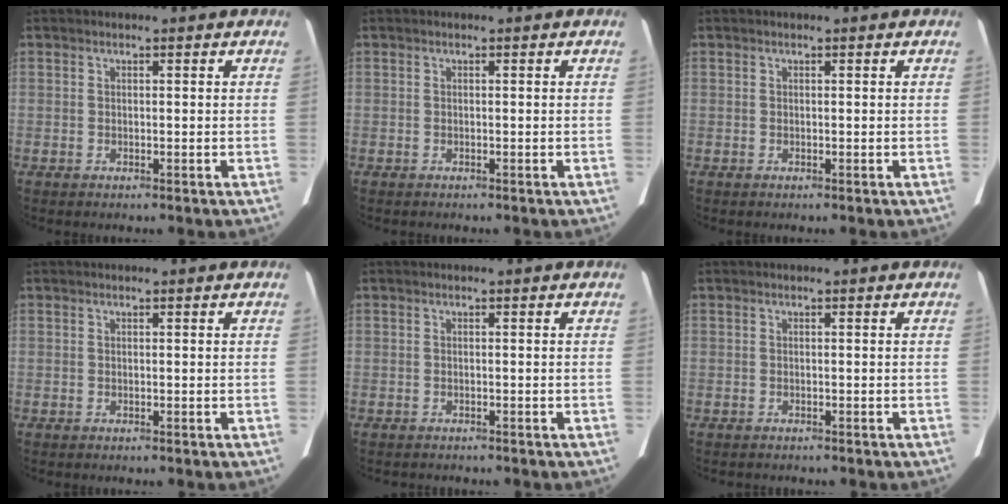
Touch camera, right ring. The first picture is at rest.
{"total": 0.0}
{"total": 0.0}
{"total": 0.0}
{"total": 1.8, "force": [-1.6, 0.6, 0.5], "torque": [-0.012, -0.003, -0.015]}
{"total": 1.0, "force": [-0.9, 0.3, 0.3], "torque": [-0.010, -0.002, -0.009]}